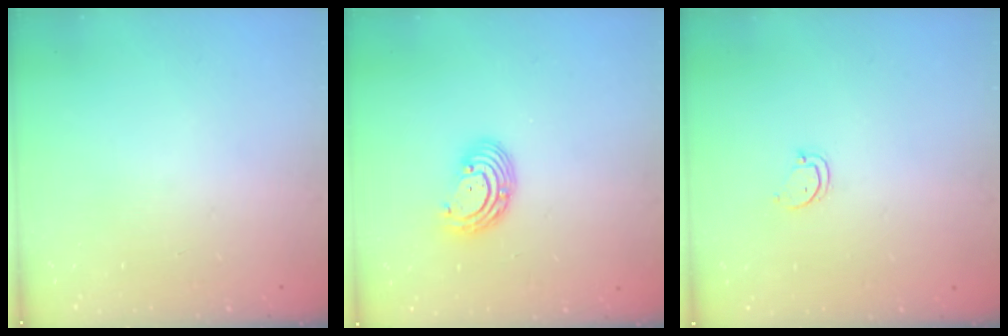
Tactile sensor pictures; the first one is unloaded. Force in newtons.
{"total": 6.2, "press": 6.1, "slide": 0.9}
{"total": 2.6, "press": 2.6, "slide": 0.3}